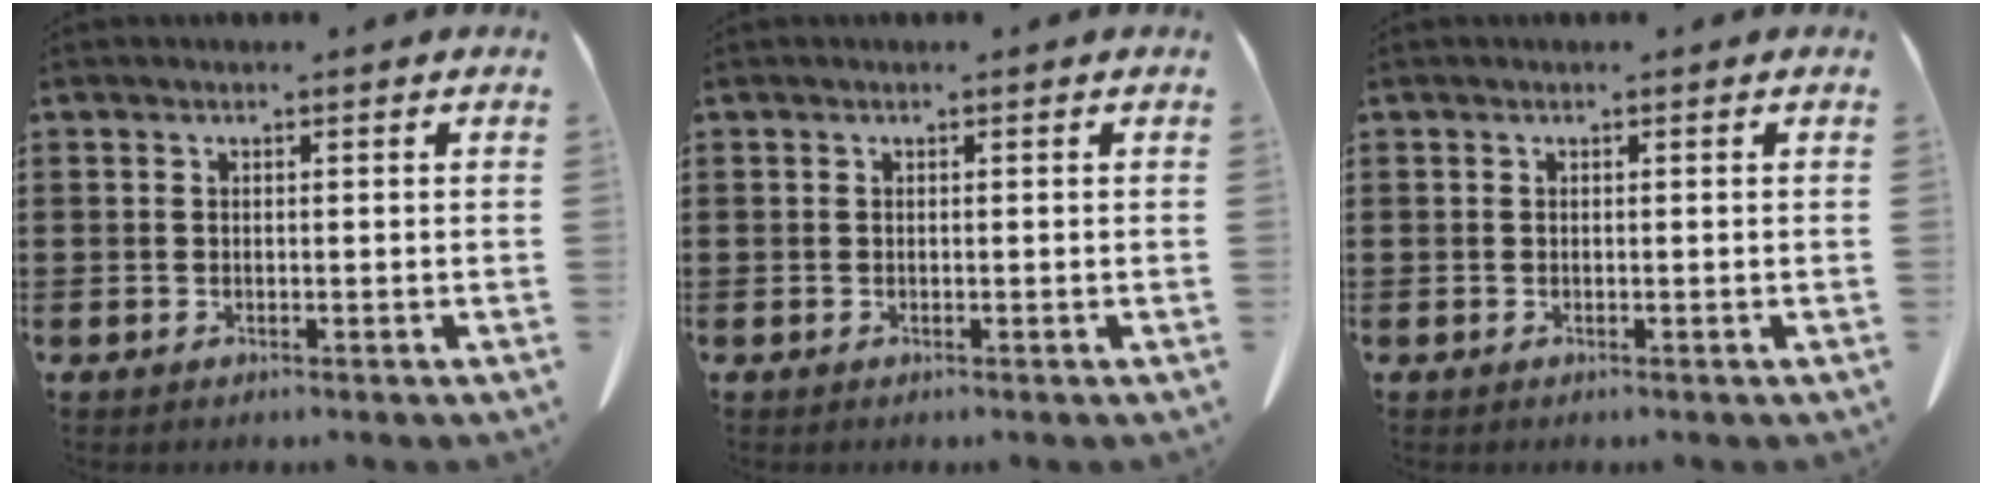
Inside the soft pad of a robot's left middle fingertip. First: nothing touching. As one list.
[{"total": 0.0}, {"total": 0.0}]